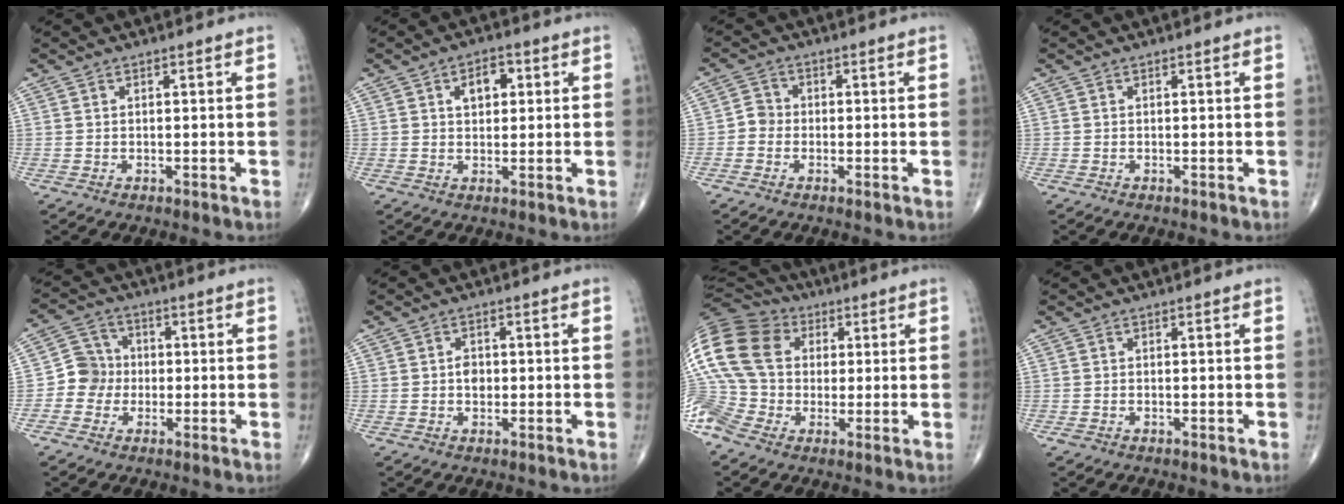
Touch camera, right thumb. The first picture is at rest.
{"total": 5.1, "force": [1.6, 3.3, 3.6], "torque": [-0.036, 0.005, 0.022]}
{"total": 2.7, "force": [-0.8, 2.4, 1.0], "torque": [-0.001, 0.009, -0.025]}
{"total": 0.0}
{"total": 6.1, "force": [-1.1, 5.8, 1.6], "torque": [0.006, 0.017, -0.032]}
{"total": 2.3, "force": [-0.1, 1.8, 1.5], "torque": [-0.012, 0.004, -0.004]}
{"total": 23.0, "force": [3.4, 18.5, 13.2], "torque": [-0.333, 0.063, 0.064]}
{"total": 0.7, "force": [-0.3, 0.4, 0.4], "torque": [-0.012, 0.001, -0.006]}